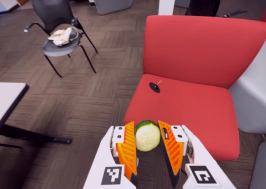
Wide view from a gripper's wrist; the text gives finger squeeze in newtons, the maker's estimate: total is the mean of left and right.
{"total": 9.8, "left": 10.5, "right": 9.0}